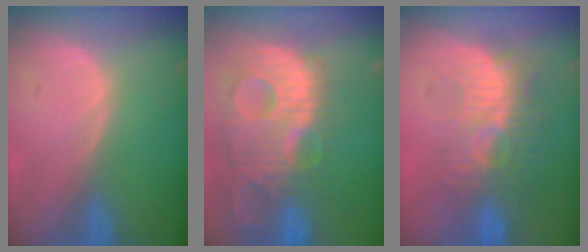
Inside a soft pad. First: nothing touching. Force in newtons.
{"total": 13.8, "press": 11.9, "slide": 7.1}
{"total": 9.4, "press": 8.7, "slide": 3.7}